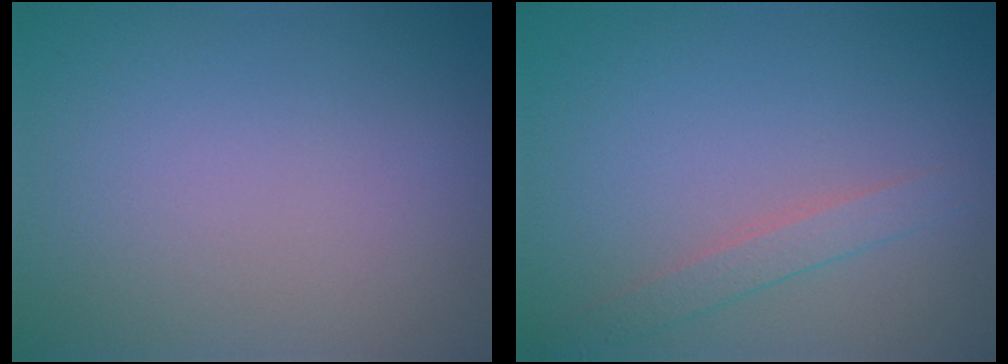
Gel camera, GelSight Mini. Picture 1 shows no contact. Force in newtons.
{"total": 1.7, "press": 1.7, "slide": 0.1}